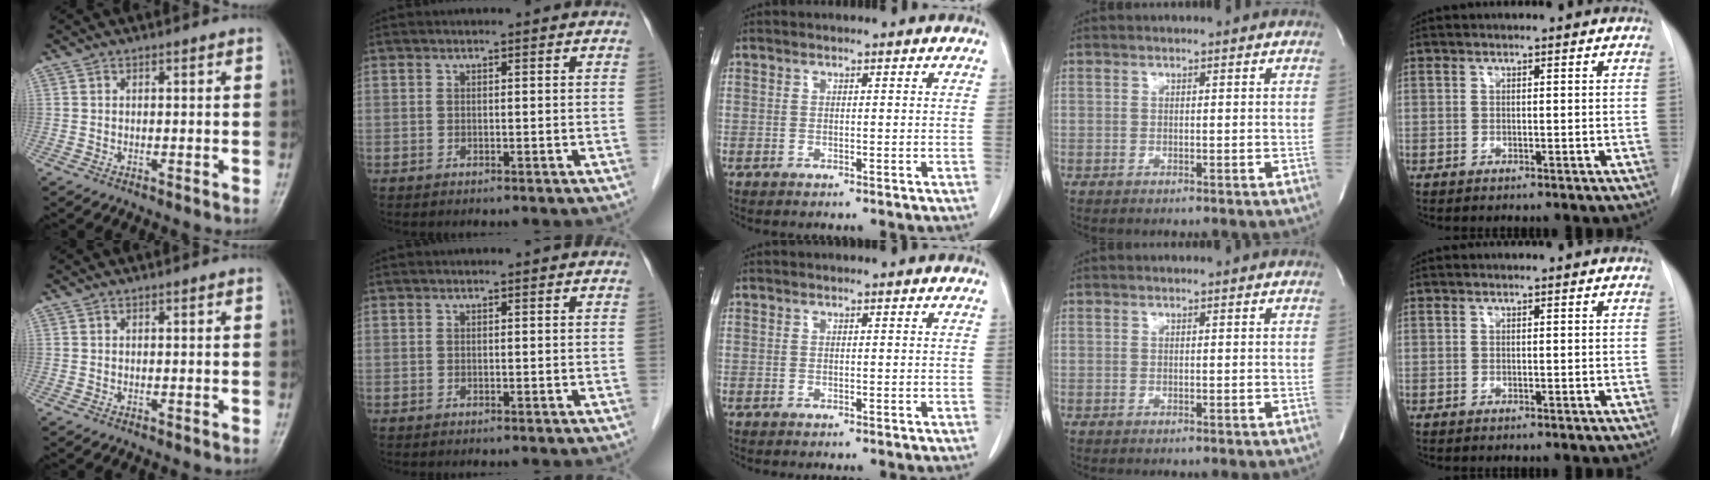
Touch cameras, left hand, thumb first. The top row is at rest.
{}